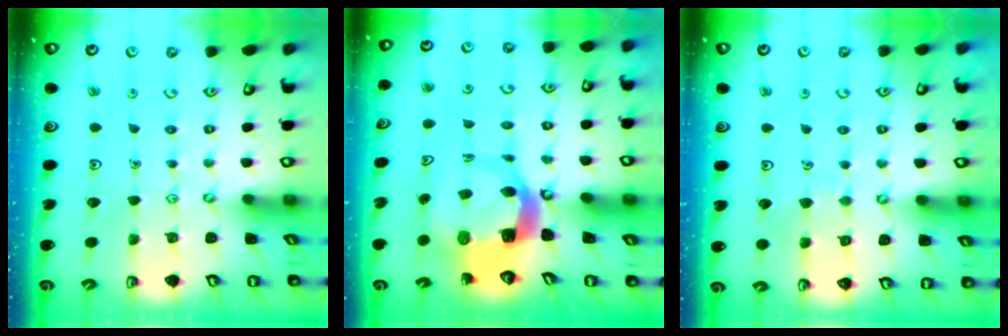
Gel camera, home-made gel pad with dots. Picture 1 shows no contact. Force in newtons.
{"total": 6.8, "press": 6.7, "slide": 0.9}
{"total": 4.7, "press": 4.7, "slide": 0.4}